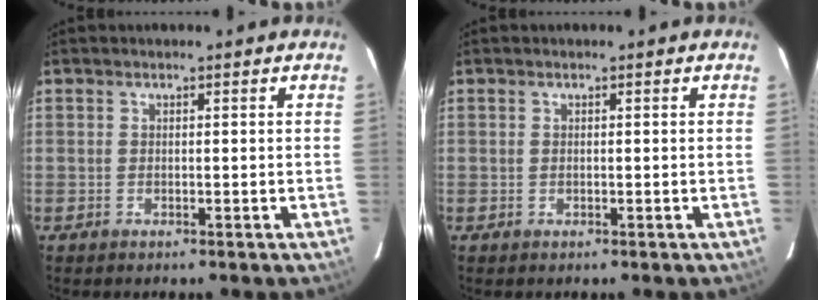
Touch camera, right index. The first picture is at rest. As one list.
[{"total": 0.0}]